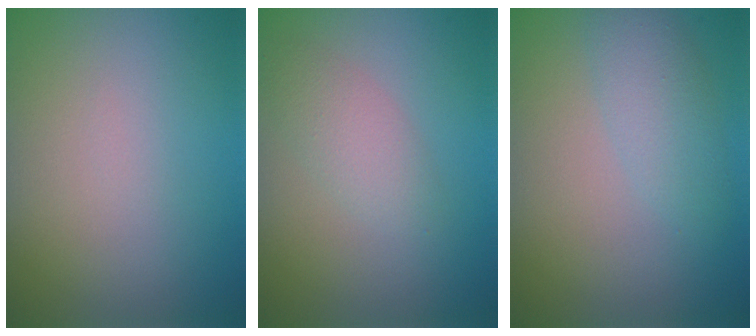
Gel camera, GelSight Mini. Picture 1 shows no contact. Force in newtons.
{"total": 2.2, "press": 2.2, "slide": 0.2}
{"total": 2.8, "press": 2.8, "slide": 0.1}